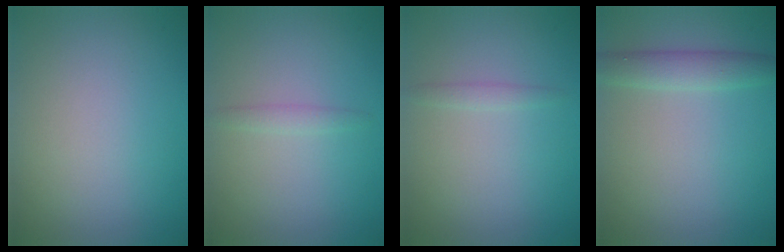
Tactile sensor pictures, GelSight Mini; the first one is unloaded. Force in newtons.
{"total": 1.0, "press": 0.9, "slide": 0.2}
{"total": 0.8, "press": 0.8, "slide": 0.0}
{"total": 2.6, "press": 2.6, "slide": 0.0}